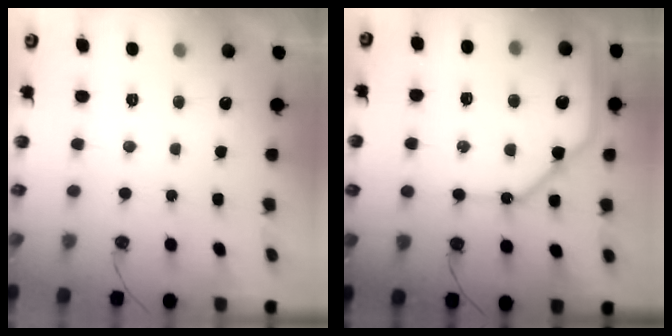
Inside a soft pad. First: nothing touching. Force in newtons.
{"total": 19.0, "press": 18.9, "slide": 2.0}